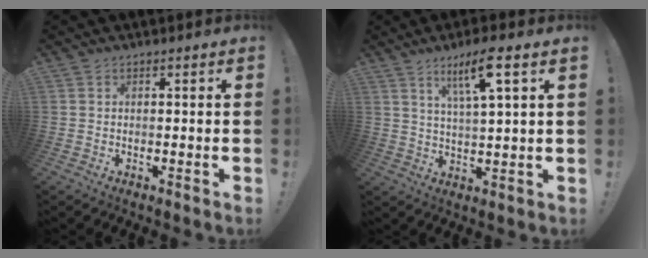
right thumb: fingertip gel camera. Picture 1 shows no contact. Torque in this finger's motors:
{"motor_torque": [0.02, 0.04, 0.21, 0.19, 0.14]}